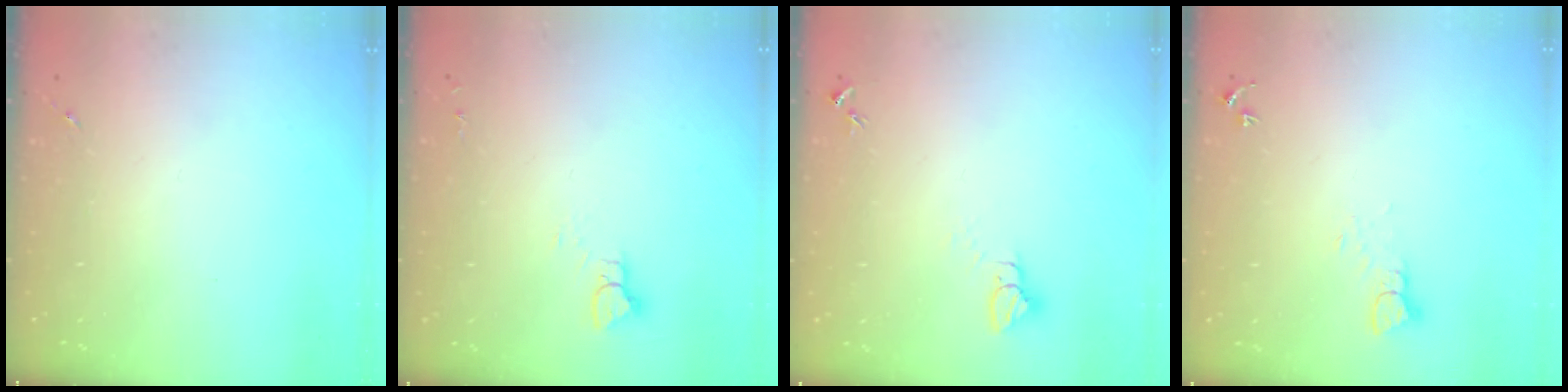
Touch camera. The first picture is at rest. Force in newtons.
{"total": 3.6, "press": 3.6, "slide": 0.3}
{"total": 2.8, "press": 2.8, "slide": 0.1}
{"total": 3.7, "press": 3.7, "slide": 0.1}